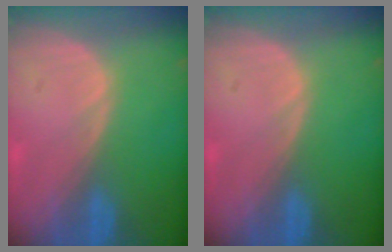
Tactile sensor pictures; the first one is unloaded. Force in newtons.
{"total": 0.0}